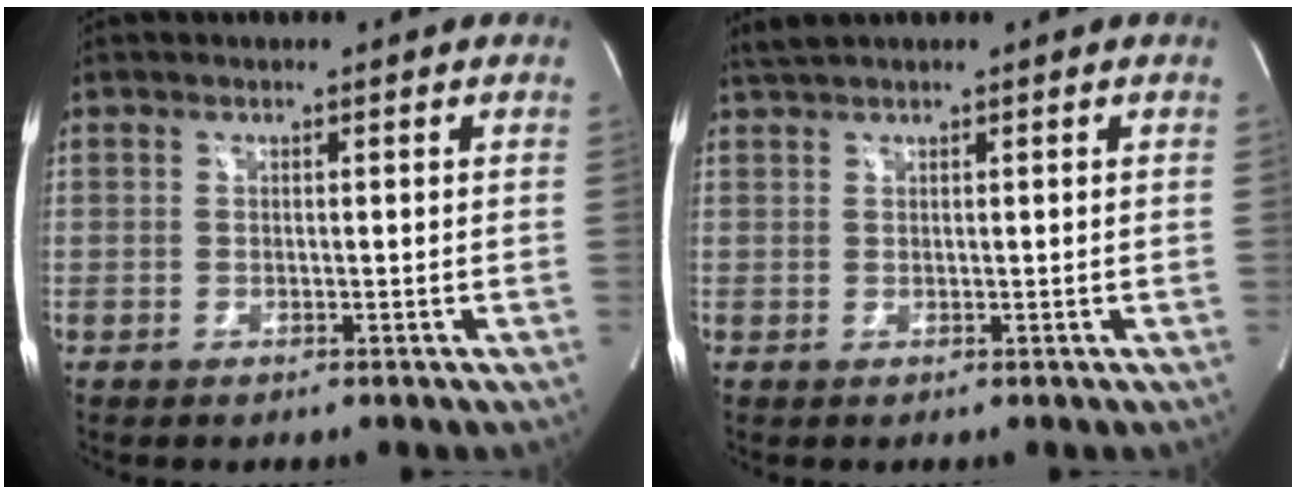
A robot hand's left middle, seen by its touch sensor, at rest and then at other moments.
{"total": 1.5, "force": [1.3, -0.3, 0.6], "torque": [-0.015, 0.016, 0.031]}